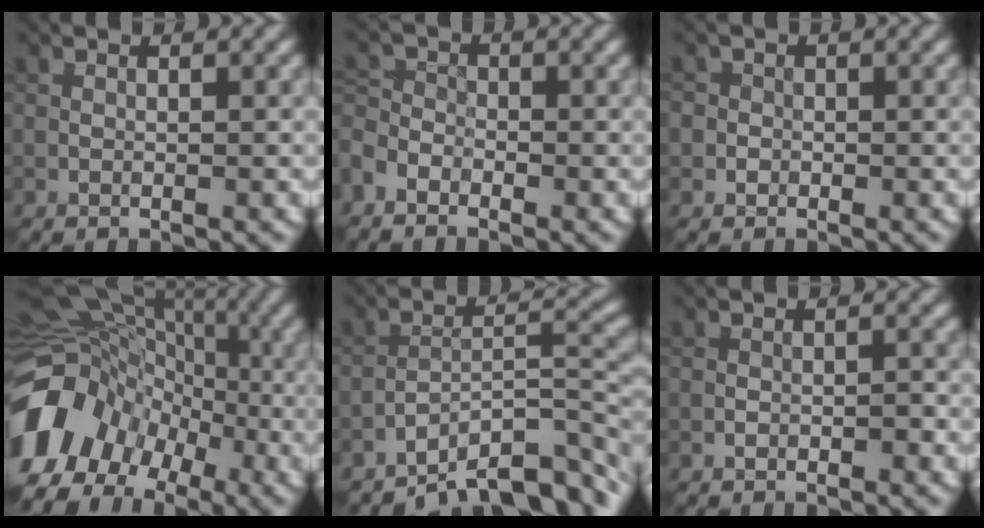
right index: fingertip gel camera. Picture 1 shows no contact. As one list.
[{"total": 3.0, "force": [-2.4, 1.5, 1.0], "torque": [-0.025, -0.005, -0.057]}, {"total": 1.7, "force": [-0.2, 1.7, 0.3], "torque": [0.011, 0.008, -0.017]}, {"total": 14.0, "force": [-5.1, 10.8, 7.3], "torque": [-0.163, 0.004, -0.099]}, {"total": 8.3, "force": [-6.5, 2.4, 4.5], "torque": [-0.052, 0.003, -0.115]}, {"total": 0.8, "force": [-0.5, 0.4, 0.4], "torque": [-0.004, 0.002, -0.006]}]